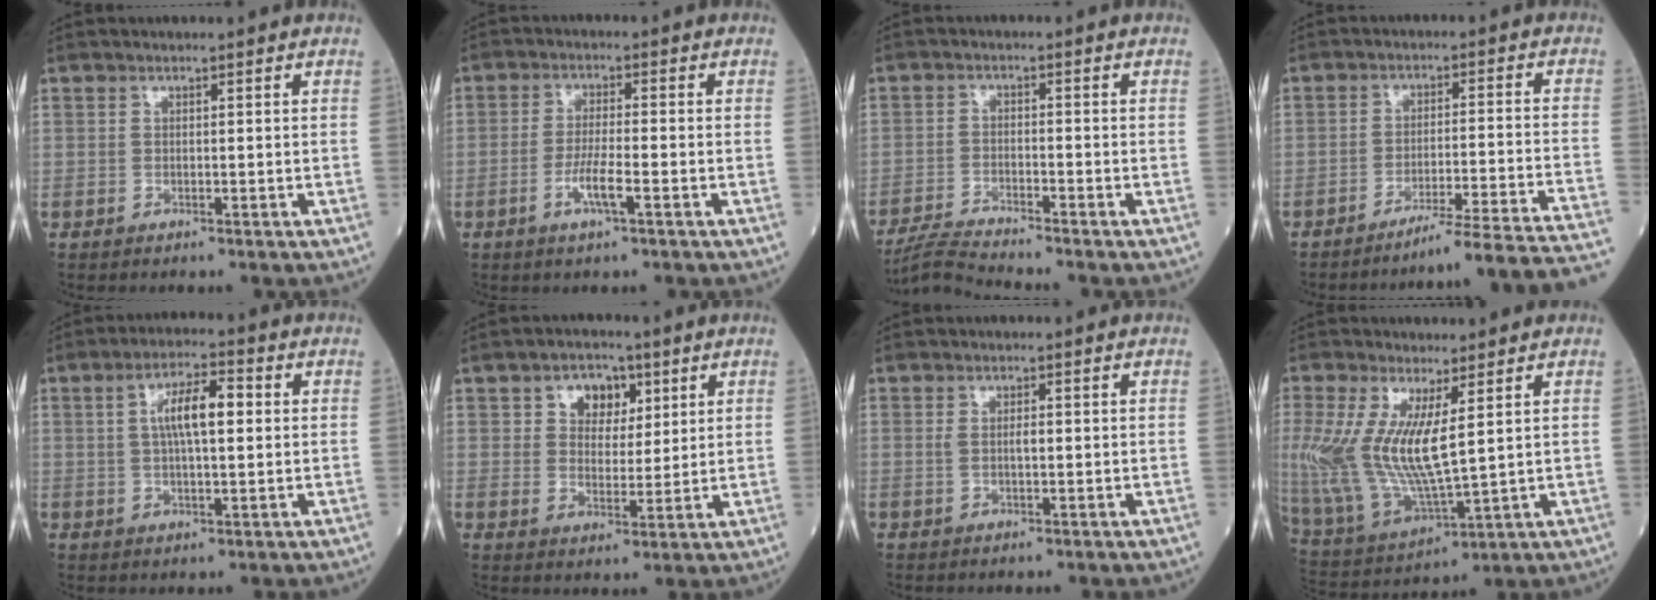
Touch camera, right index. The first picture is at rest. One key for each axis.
{"total": 4.5, "fx": -1.9, "fy": 0.3, "fz": 4.1, "tx": -0.080, "ty": -0.005, "tz": -0.037}
{"total": 5.2, "fx": -4.9, "fy": -1.7, "fz": 0.8, "tx": -0.023, "ty": -0.020, "tz": -0.096}
{"total": 18.4, "fx": -16.7, "fy": -3.2, "fz": 7.1, "tx": -0.038, "ty": -0.020, "tz": -0.222}
{"total": 7.3, "fx": 1.4, "fy": 1.8, "fz": 6.9, "tx": -0.127, "ty": 0.017, "tz": 0.023}
{"total": 5.7, "fx": 2.8, "fy": 3.7, "fz": 3.3, "tx": -0.049, "ty": 0.011, "tz": 0.047}
{"total": 1.6, "fx": 0.1, "fy": 0.5, "fz": 1.5, "tx": -0.031, "ty": 0.002, "tz": 0.003}
{"total": 13.3, "fx": 2.7, "fy": 3.3, "fz": 12.6, "tx": -0.291, "ty": -0.013, "tz": 0.066}